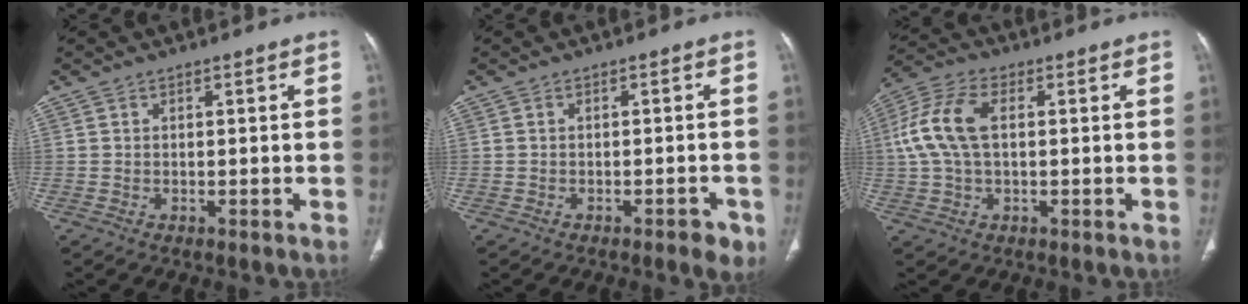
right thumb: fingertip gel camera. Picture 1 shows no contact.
{"total": 3.3, "force": [-1.8, 1.2, 2.4], "torque": [-0.026, 0.006, -0.019]}
{"total": 10.5, "force": [1.3, 5.8, 8.6], "torque": [-0.194, 0.025, 0.023]}